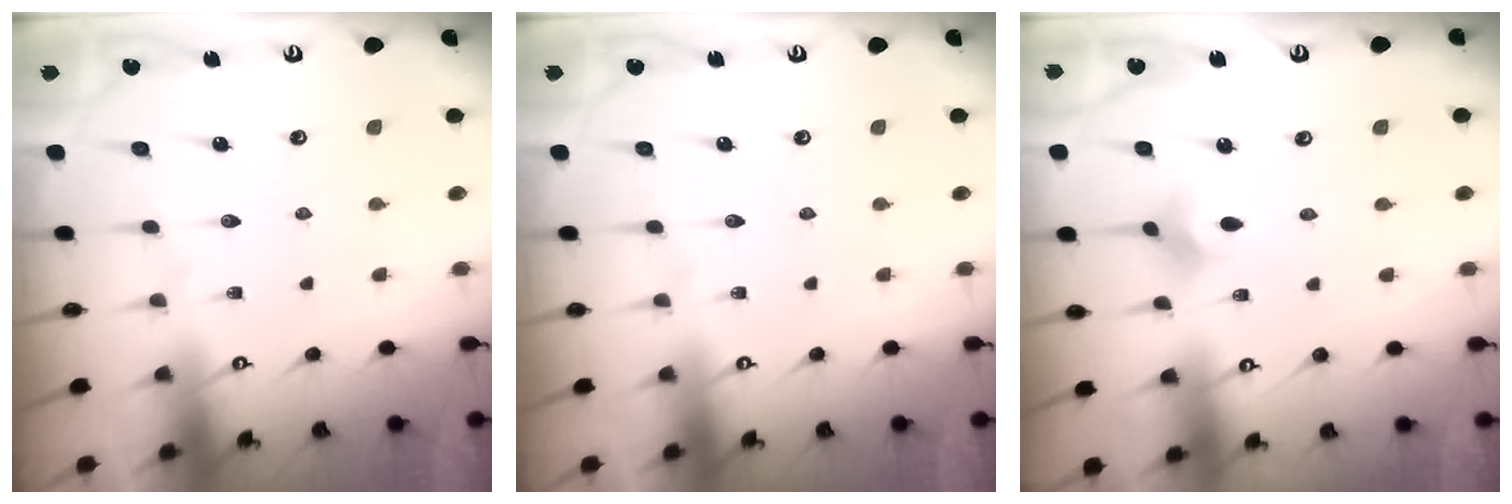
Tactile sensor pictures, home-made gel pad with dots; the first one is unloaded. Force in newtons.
{"total": 0.0}
{"total": 2.4, "press": 2.3, "slide": 0.5}